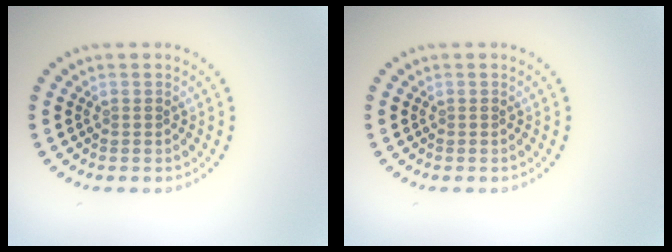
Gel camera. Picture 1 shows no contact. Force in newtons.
{"total": 0.0}